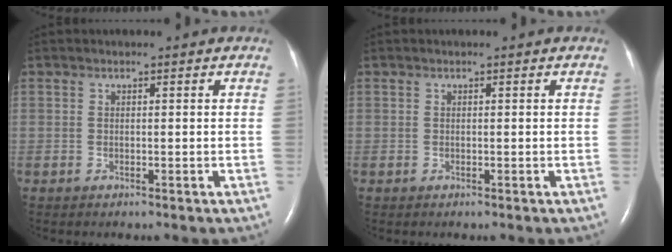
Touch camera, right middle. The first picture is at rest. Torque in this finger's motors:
{"motor_torque": [-0.01, 0.02, 0.00, 0.00]}